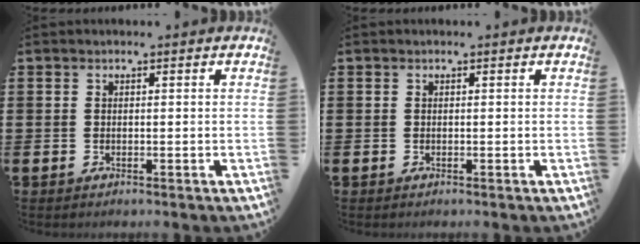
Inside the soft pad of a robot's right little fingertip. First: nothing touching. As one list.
[{"total": 0.0}]